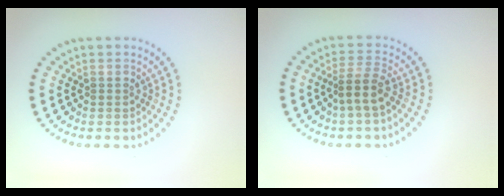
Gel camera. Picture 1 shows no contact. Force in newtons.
{"total": 2.5, "press": 1.8, "slide": 1.6}